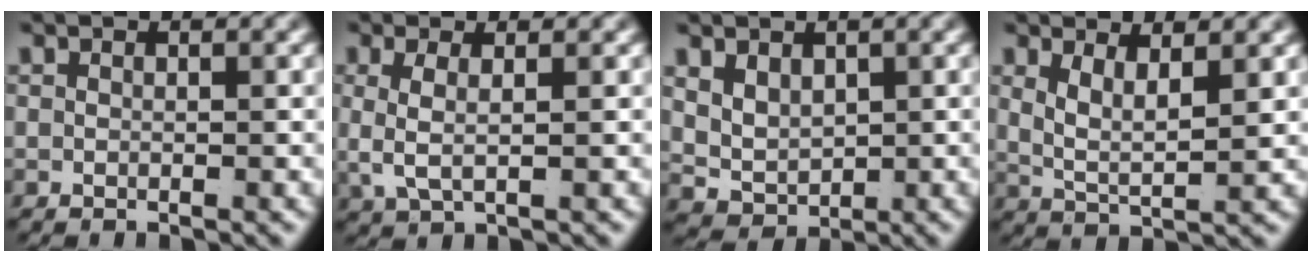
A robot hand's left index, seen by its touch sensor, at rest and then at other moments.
{"total": 2.9, "force": [0.5, 1.3, 2.6], "torque": [-0.061, -0.008, 0.019]}
{"total": 5.6, "force": [0.5, 4.8, 2.8], "torque": [-0.073, -0.028, 0.020]}
{"total": 3.7, "force": [1.2, 2.0, 2.8], "torque": [-0.059, -0.013, 0.024]}